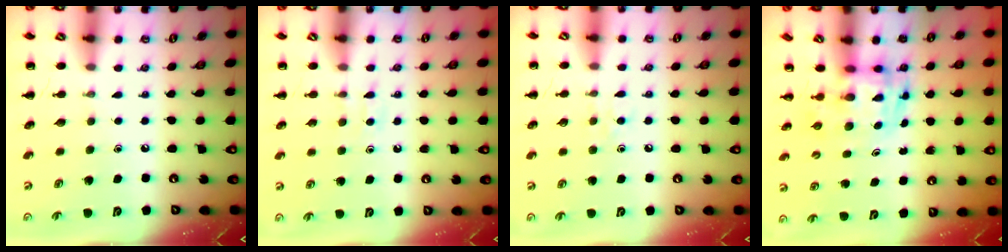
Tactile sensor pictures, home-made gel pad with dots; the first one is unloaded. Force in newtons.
{"total": 3.7, "press": 3.5, "slide": 1.2}
{"total": 4.1, "press": 3.8, "slide": 1.4}
{"total": 3.4, "press": 3.3, "slide": 0.6}